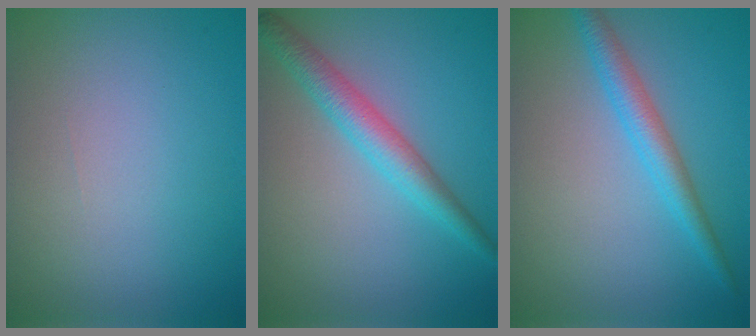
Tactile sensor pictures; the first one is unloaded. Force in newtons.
{"total": 3.6, "press": 3.6, "slide": 0.1}
{"total": 3.0, "press": 3.0, "slide": 0.2}